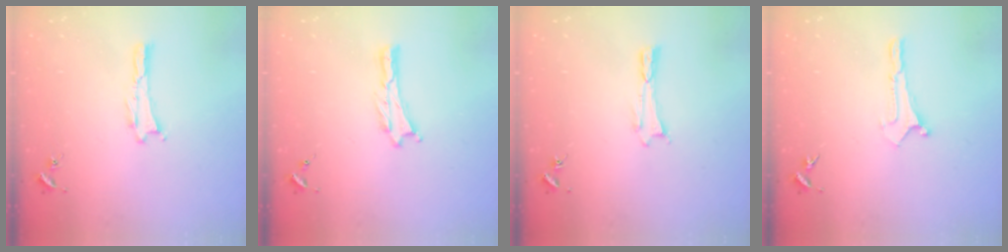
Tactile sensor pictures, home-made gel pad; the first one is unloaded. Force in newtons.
{"total": 0.0}
{"total": 0.0}
{"total": 0.0}